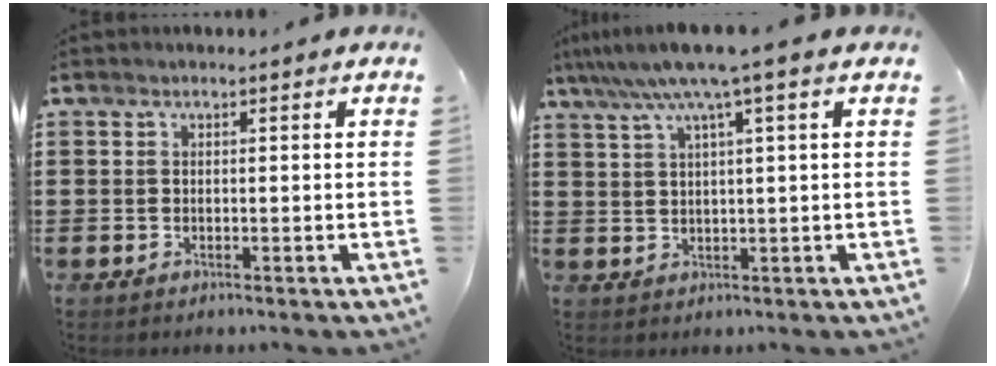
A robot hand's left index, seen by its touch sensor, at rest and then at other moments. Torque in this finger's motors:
{"motor_torque": [0.68, -0.80, 0.98, 0.21]}